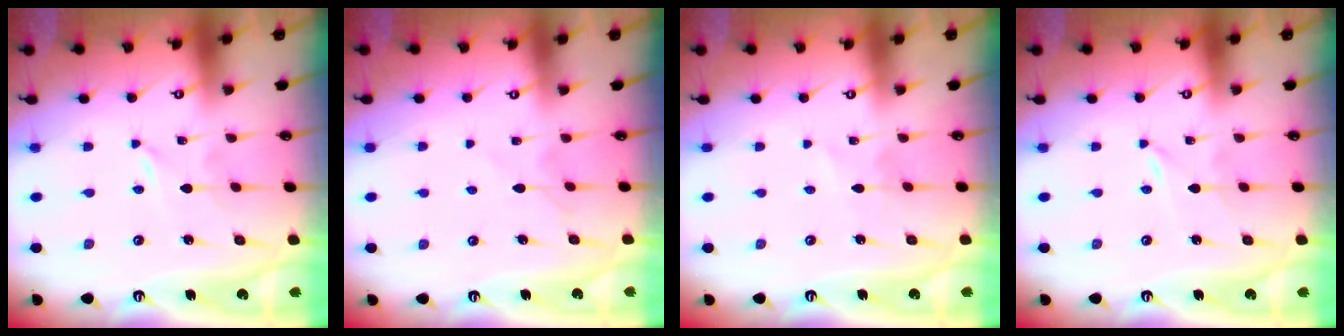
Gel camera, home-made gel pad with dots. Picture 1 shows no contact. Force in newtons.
{"total": 3.5, "press": 3.4, "slide": 0.4}
{"total": 2.4, "press": 2.4, "slide": 0.2}
{"total": 0.0}